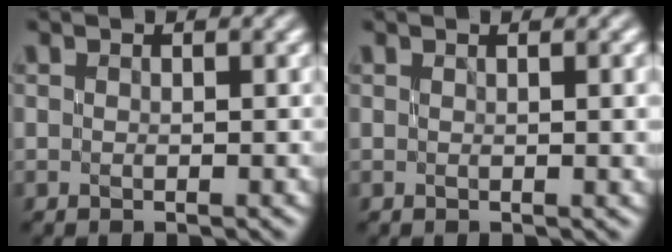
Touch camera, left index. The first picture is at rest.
{"total": 1.8, "force": [0.0, 0.5, 1.7], "torque": [-0.021, -0.001, 0.001]}